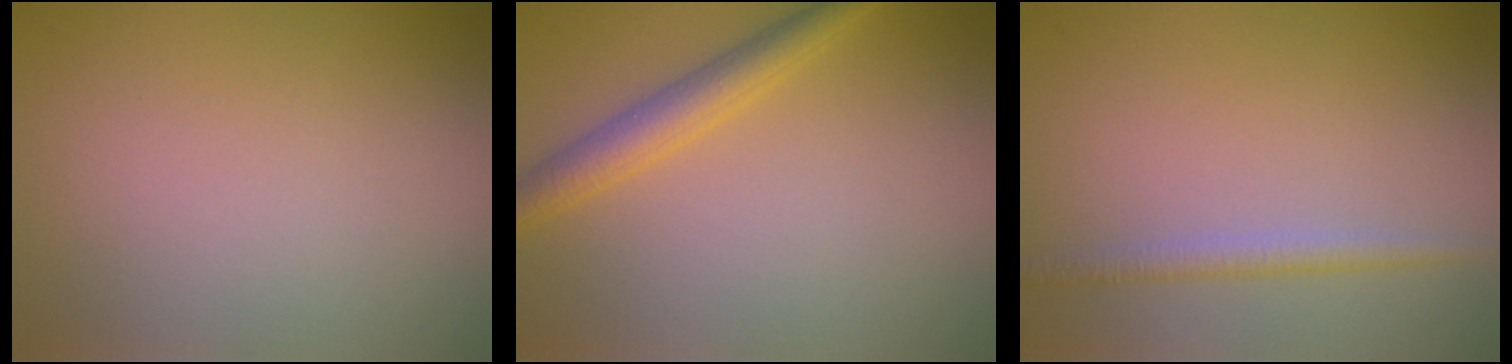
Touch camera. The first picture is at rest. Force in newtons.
{"total": 3.1, "press": 3.1, "slide": 0.0}
{"total": 1.7, "press": 1.7, "slide": 0.1}